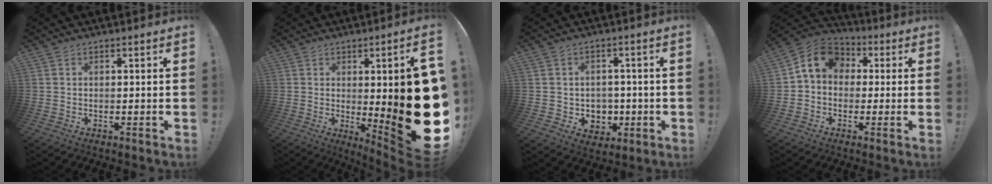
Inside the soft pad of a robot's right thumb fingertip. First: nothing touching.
{"total": 20.3, "force": [-0.4, 3.5, 20.0], "torque": [-0.259, -0.034, 0.004]}
{"total": 6.0, "force": [0.5, 5.8, 1.4], "torque": [-0.009, -0.010, 0.017]}
{"total": 9.4, "force": [1.4, 7.9, 5.0], "torque": [-0.075, 0.014, 0.035]}